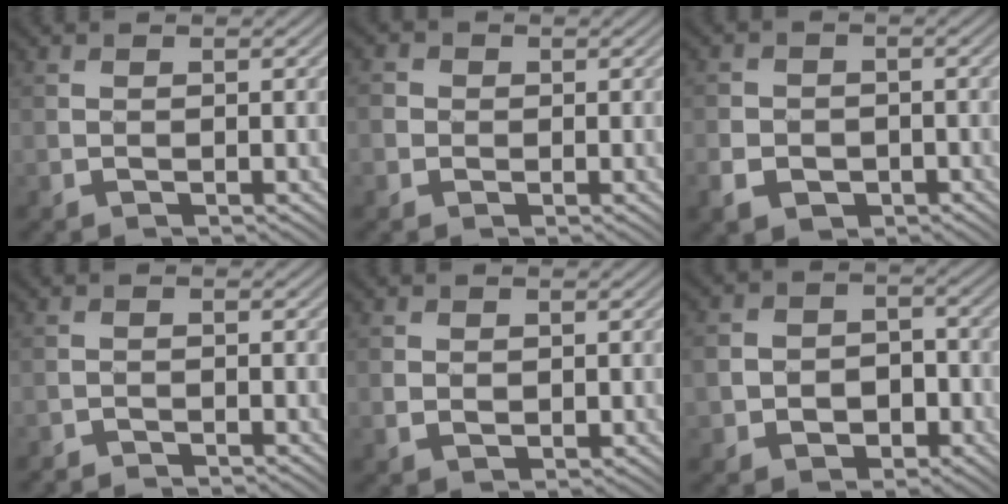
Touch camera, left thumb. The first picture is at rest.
{"total": 3.6, "force": [0.2, 3.5, 0.7], "torque": [-0.010, 0.017, -0.021]}
{"total": 4.1, "force": [-1.8, 3.3, 1.5], "torque": [-0.024, -0.011, -0.043]}
{"total": 1.2, "force": [-1.0, -0.4, -0.5], "torque": [0.014, 0.010, -0.024]}
{"total": 1.6, "force": [0.3, 1.3, 0.8], "torque": [-0.014, 0.000, 0.010]}
{"total": 6.7, "force": [-2.4, 5.6, 2.9], "torque": [-0.072, -0.003, -0.053]}